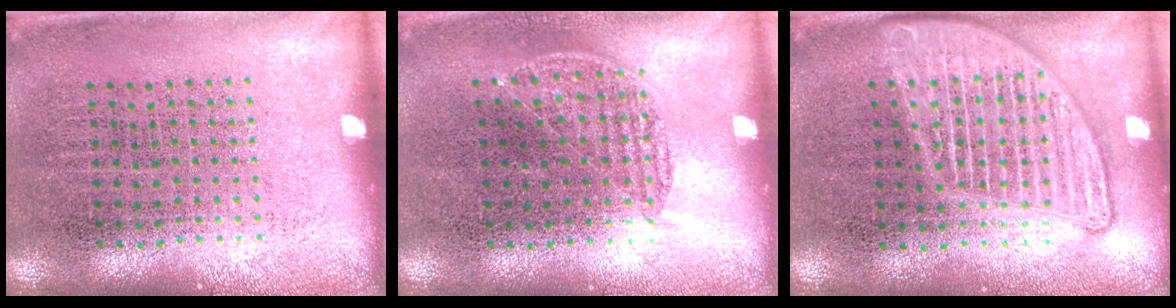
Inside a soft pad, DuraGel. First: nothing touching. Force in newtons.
{"total": 0.7, "press": 0.6, "slide": 0.4}
{"total": 2.7, "press": 2.7, "slide": 0.2}